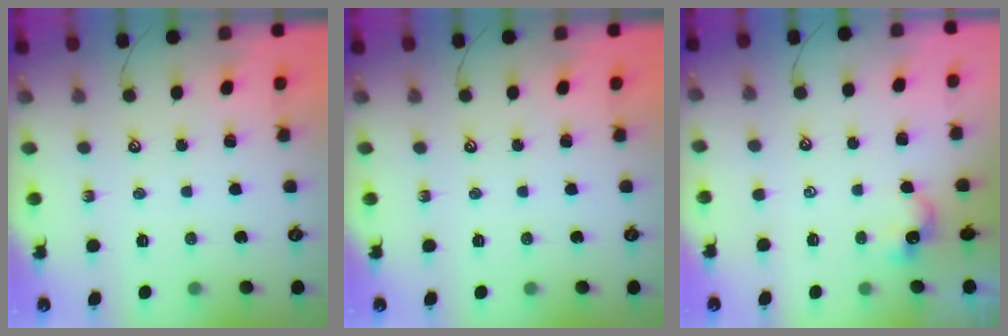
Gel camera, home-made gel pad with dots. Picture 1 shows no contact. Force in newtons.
{"total": 0.0}
{"total": 2.8, "press": 2.8, "slide": 0.1}